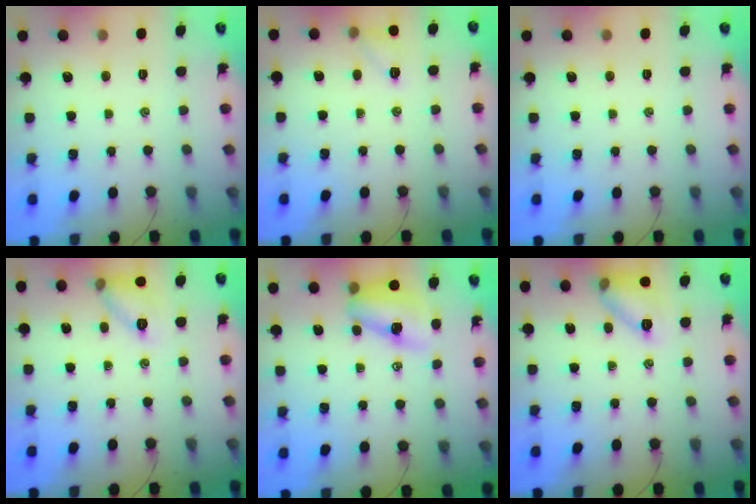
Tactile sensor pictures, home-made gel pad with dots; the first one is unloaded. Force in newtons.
{"total": 7.0, "press": 6.8, "slide": 1.6}
{"total": 0.0}
{"total": 9.3, "press": 9.2, "slide": 1.2}
{"total": 9.9, "press": 9.8, "slide": 1.7}
{"total": 11.3, "press": 11.3, "slide": 0.4}